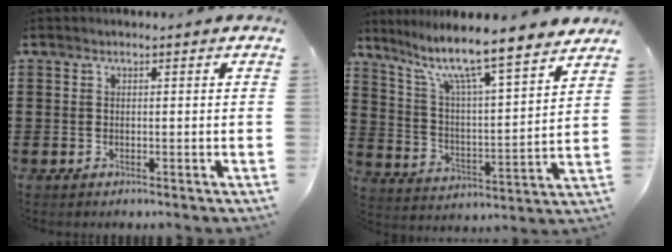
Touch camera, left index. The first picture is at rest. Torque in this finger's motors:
{"motor_torque": [2.14, 0.00, 0.63, 0.21]}